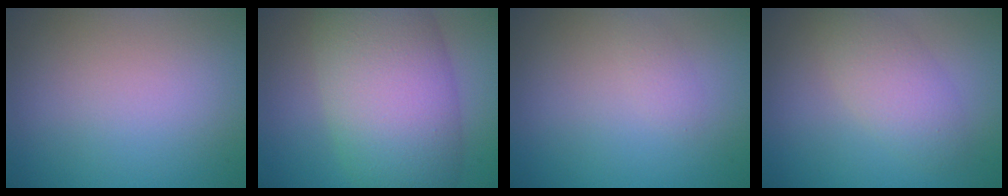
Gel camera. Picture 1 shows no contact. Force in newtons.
{"total": 11.5, "press": 11.5, "slide": 0.4}
{"total": 0.9, "press": 0.9, "slide": 0.0}
{"total": 3.6, "press": 3.5, "slide": 0.2}